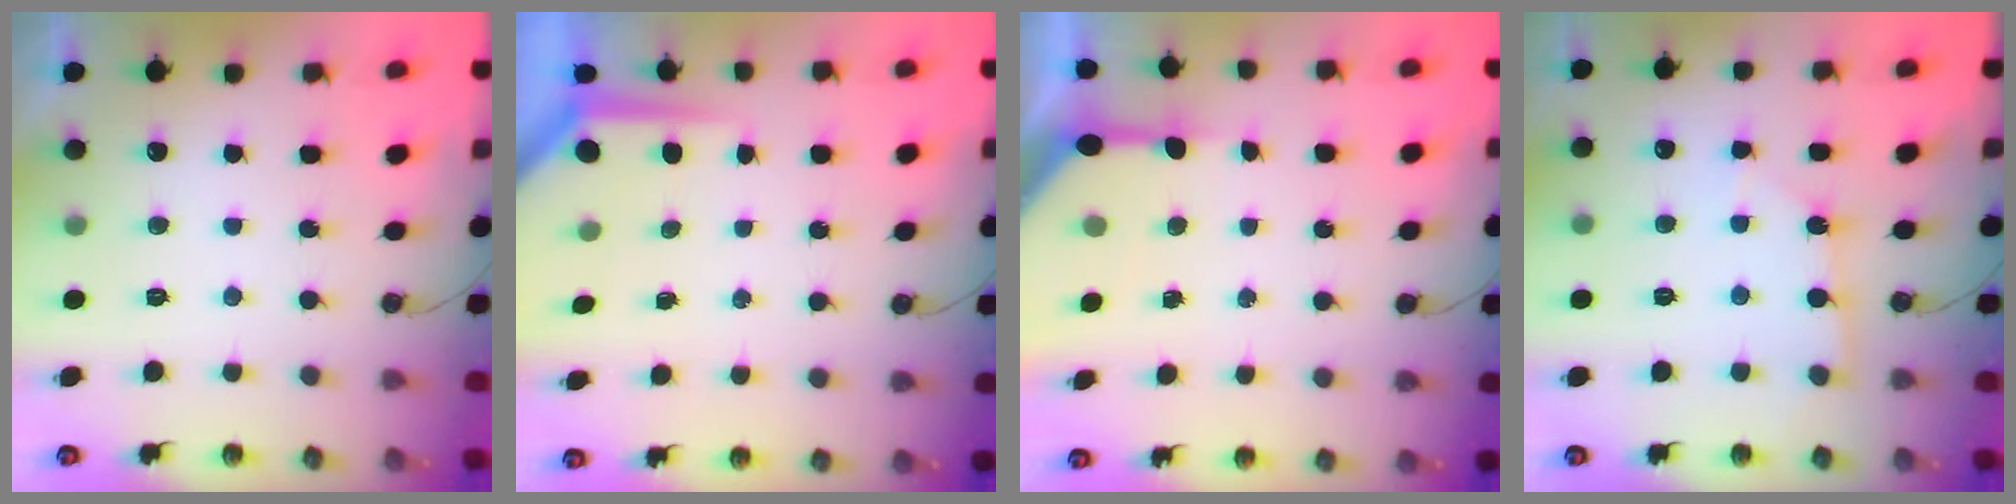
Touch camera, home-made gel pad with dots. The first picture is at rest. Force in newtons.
{"total": 3.9, "press": 3.9, "slide": 0.3}
{"total": 6.6, "press": 6.6, "slide": 0.9}
{"total": 3.5, "press": 3.5, "slide": 0.3}